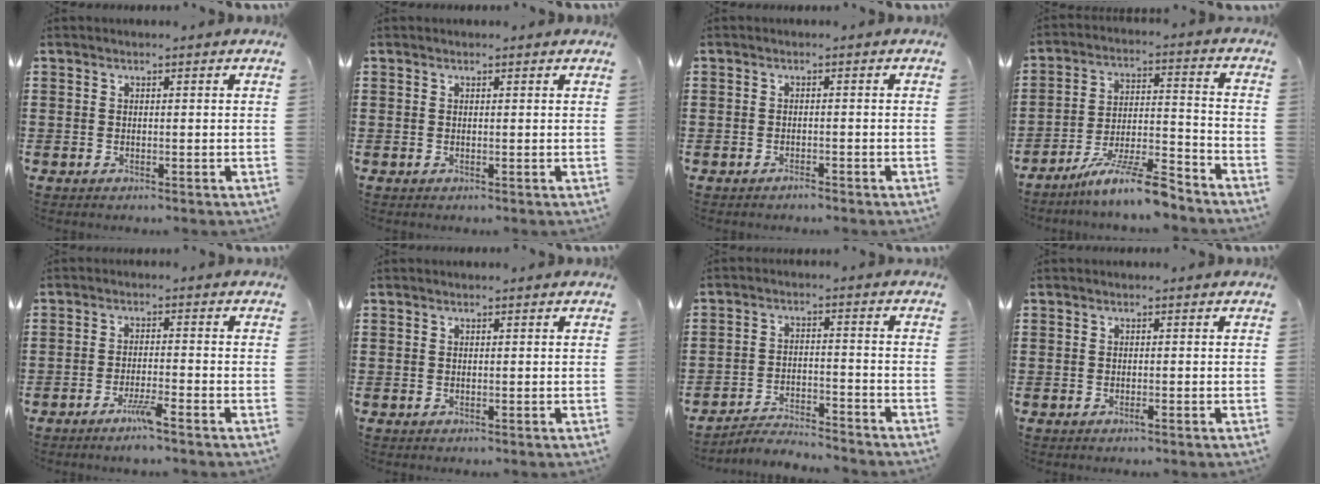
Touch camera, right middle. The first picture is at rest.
{"total": 0.0}
{"total": 0.8, "force": [-0.8, 0.1, 0.3], "torque": [-0.008, -0.003, -0.015]}
{"total": 9.8, "force": [-8.3, 0.3, 5.2], "torque": [-0.092, 0.009, -0.157]}
{"total": 3.6, "force": [-2.6, 0.0, 2.5], "torque": [-0.047, -0.002, -0.047]}
{"total": 0.0}
{"total": 3.8, "force": [-3.8, 0.2, 0.4], "torque": [-0.013, 0.006, -0.081]}
{"total": 0.6, "force": [-0.3, 0.0, 0.5], "torque": [-0.010, -0.002, -0.006]}